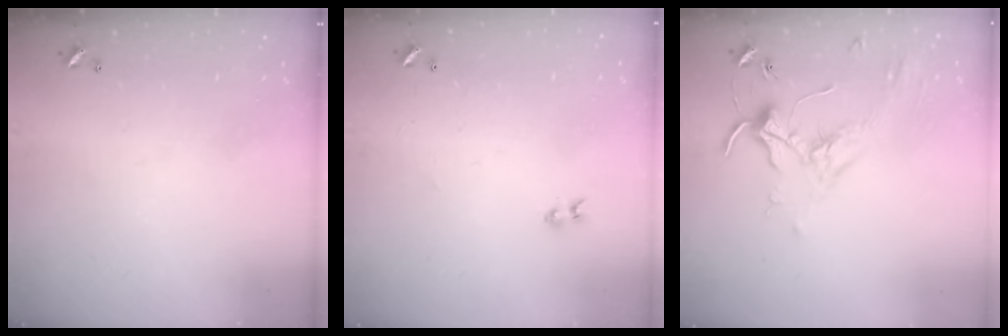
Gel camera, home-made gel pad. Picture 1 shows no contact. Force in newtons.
{"total": 1.3, "press": 1.1, "slide": 0.7}
{"total": 1.8, "press": 1.8, "slide": 0.4}